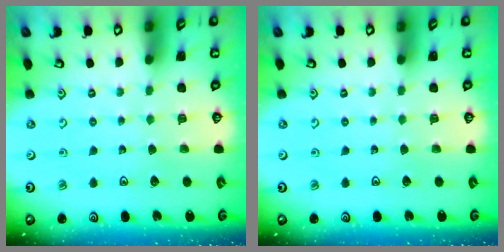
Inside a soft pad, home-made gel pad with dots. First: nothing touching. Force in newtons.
{"total": 0.0}